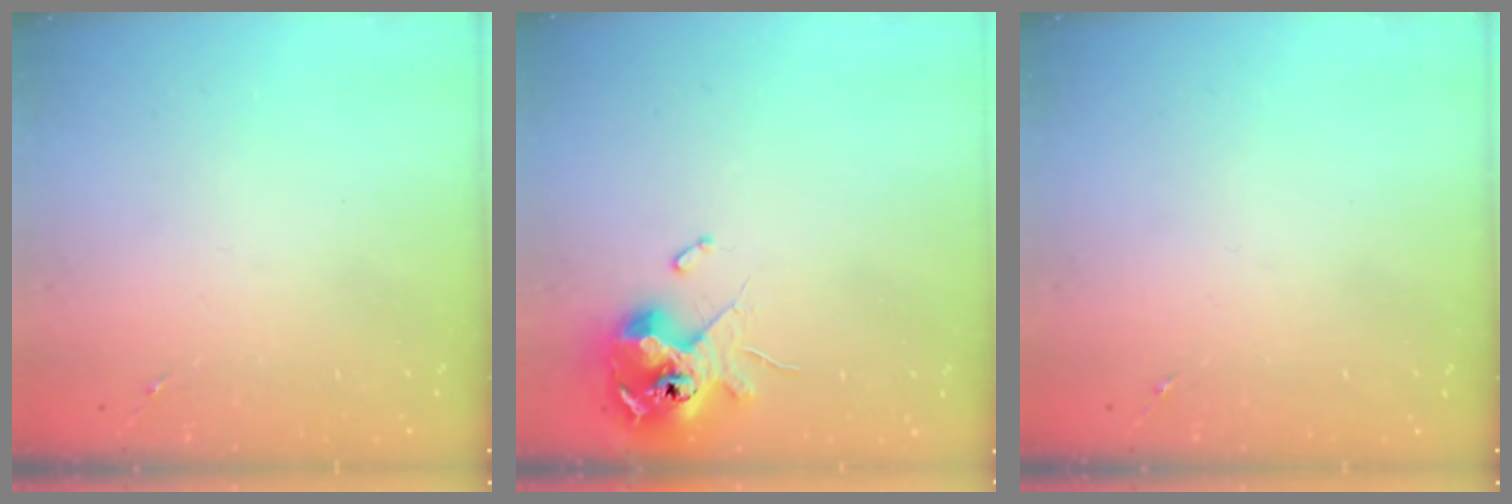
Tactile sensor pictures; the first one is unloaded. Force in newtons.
{"total": 11.6, "press": 11.4, "slide": 2.1}
{"total": 0.0}